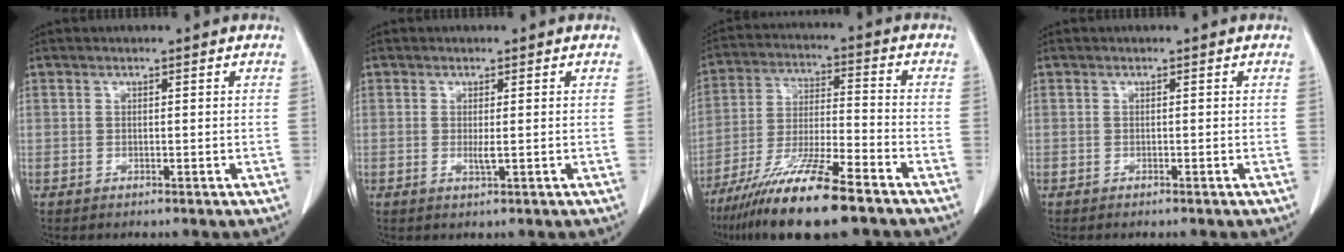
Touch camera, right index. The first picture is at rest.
{"total": 1.3, "force": [0.0, 0.0, 1.3], "torque": [-0.029, -0.004, 0.002]}
{"total": 15.2, "force": [-10.4, 1.3, 11.0], "torque": [-0.220, -0.040, -0.191]}
{"total": 0.0}